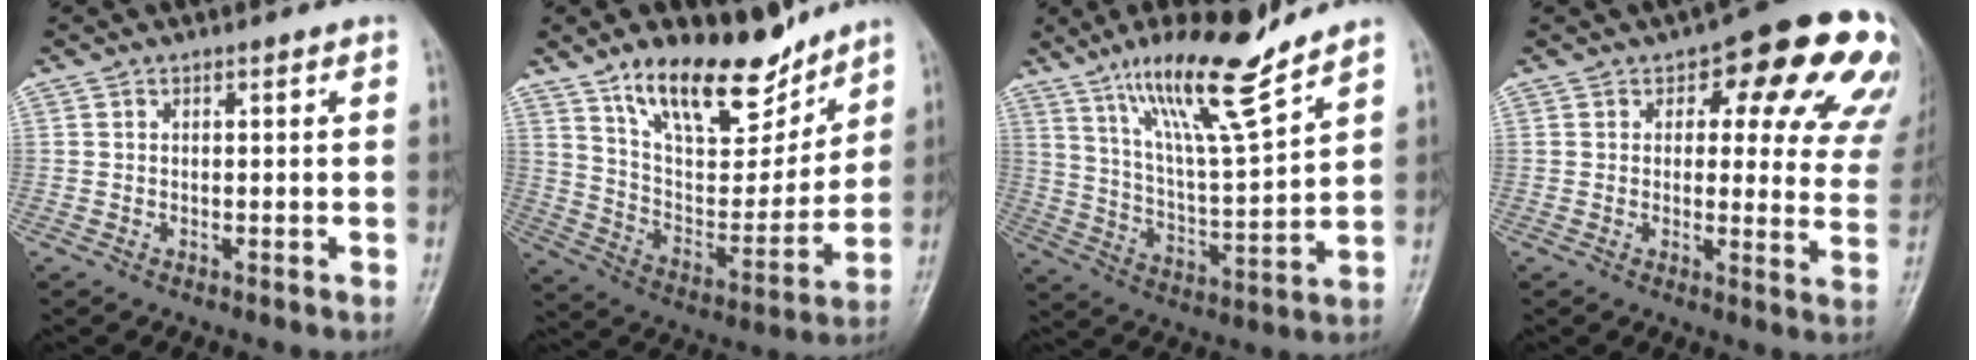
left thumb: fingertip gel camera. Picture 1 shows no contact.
{"total": 19.1, "force": [13.6, 8.0, 10.7], "torque": [-0.123, -0.078, 0.240]}
{"total": 16.1, "force": [11.8, 1.8, 10.8], "torque": [-0.180, -0.069, 0.214]}
{"total": 18.9, "force": [8.4, 8.6, 14.6], "torque": [-0.120, -0.013, 0.089]}